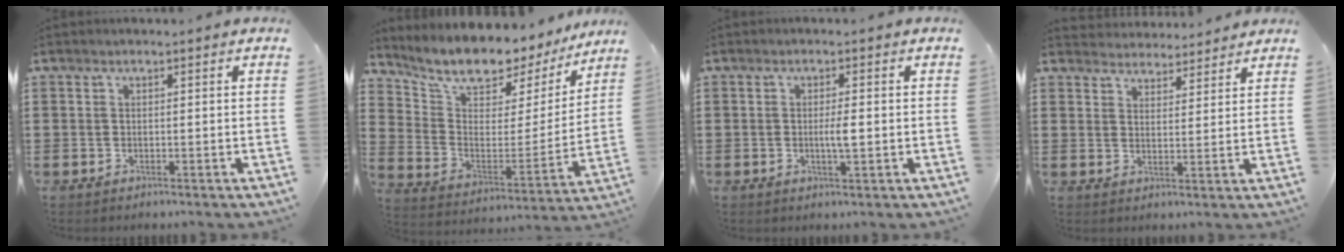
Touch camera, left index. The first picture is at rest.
{"total": 8.7, "force": [8.0, 2.5, 2.2], "torque": [-0.067, -0.070, 0.131]}
{"total": 2.7, "force": [-0.2, 0.4, 2.7], "torque": [-0.049, -0.004, -0.004]}
{"total": 3.6, "force": [3.5, 0.5, -0.3], "torque": [-0.008, -0.015, 0.065]}